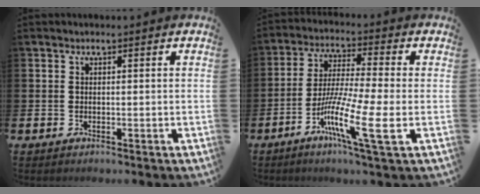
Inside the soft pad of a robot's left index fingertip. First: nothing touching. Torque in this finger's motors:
{"motor_torque": [1.19, 0.95, 1.05, 0.21]}